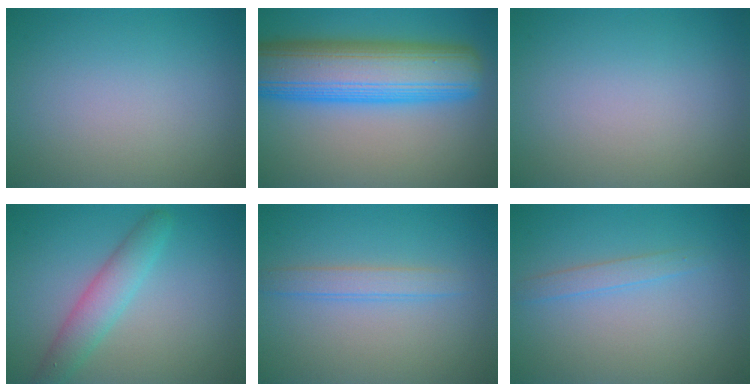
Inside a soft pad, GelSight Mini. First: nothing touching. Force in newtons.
{"total": 12.1, "press": 12.1, "slide": 0.5}
{"total": 0.0}
{"total": 3.4, "press": 3.4, "slide": 0.0}
{"total": 1.9, "press": 1.9, "slide": 0.2}
{"total": 1.3, "press": 1.3, "slide": 0.1}